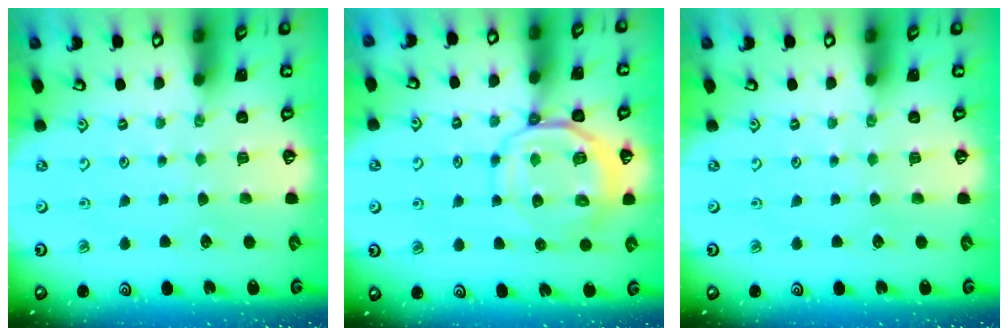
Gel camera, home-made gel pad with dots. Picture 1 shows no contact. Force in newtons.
{"total": 9.7, "press": 9.5, "slide": 1.8}
{"total": 0.0}